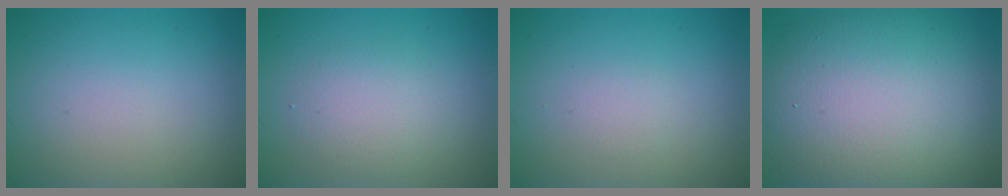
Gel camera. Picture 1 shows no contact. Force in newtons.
{"total": 2.4, "press": 2.4, "slide": 0.1}
{"total": 0.9, "press": 0.9, "slide": 0.0}
{"total": 13.9, "press": 13.9, "slide": 0.6}